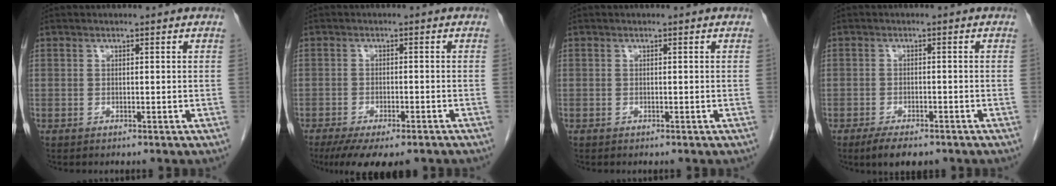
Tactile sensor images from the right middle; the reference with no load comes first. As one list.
[{"total": 10.6, "force": [-8.0, 3.0, 6.1], "torque": [-0.089, -0.012, -0.117]}, {"total": 0.0}, {"total": 5.1, "force": [-3.7, 1.8, 2.9], "torque": [-0.048, -0.007, -0.055]}]